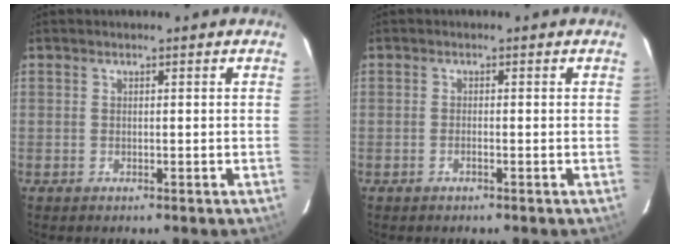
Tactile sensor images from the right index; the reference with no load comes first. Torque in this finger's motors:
{"motor_torque": [-0.01, 0.09, -0.04, -0.01]}